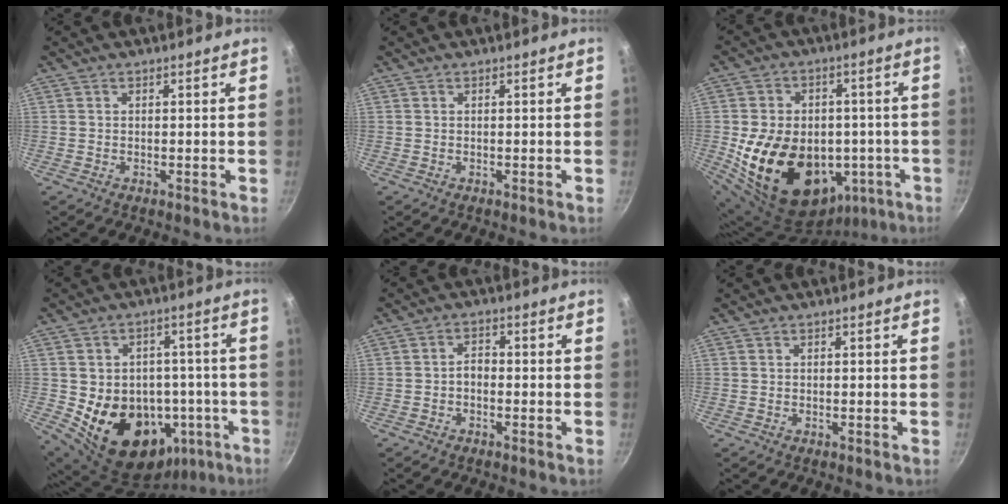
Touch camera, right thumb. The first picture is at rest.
{"total": 0.0}
{"total": 23.5, "force": [-4.5, 17.3, 15.2], "torque": [-0.235, 0.031, -0.047]}
{"total": 20.2, "force": [-5.2, 15.7, 11.7], "torque": [-0.153, 0.026, -0.052]}
{"total": 2.4, "force": [-1.0, 1.6, 1.6], "torque": [-0.019, 0.020, -0.021]}
{"total": 0.0}